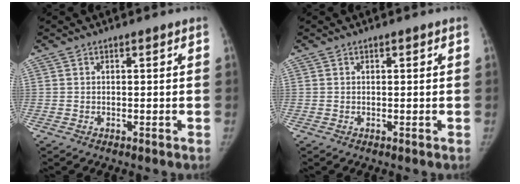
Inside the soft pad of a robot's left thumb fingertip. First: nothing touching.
{"total": 0.0}